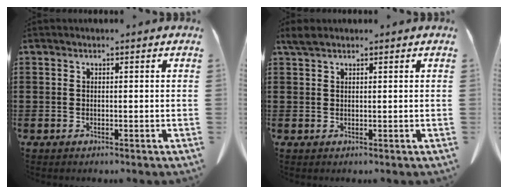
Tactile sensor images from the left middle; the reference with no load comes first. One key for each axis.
{"total": 1.6, "fx": 1.2, "fy": 0.5, "fz": 1.0, "tx": -0.023, "ty": 0.004, "tz": 0.022}